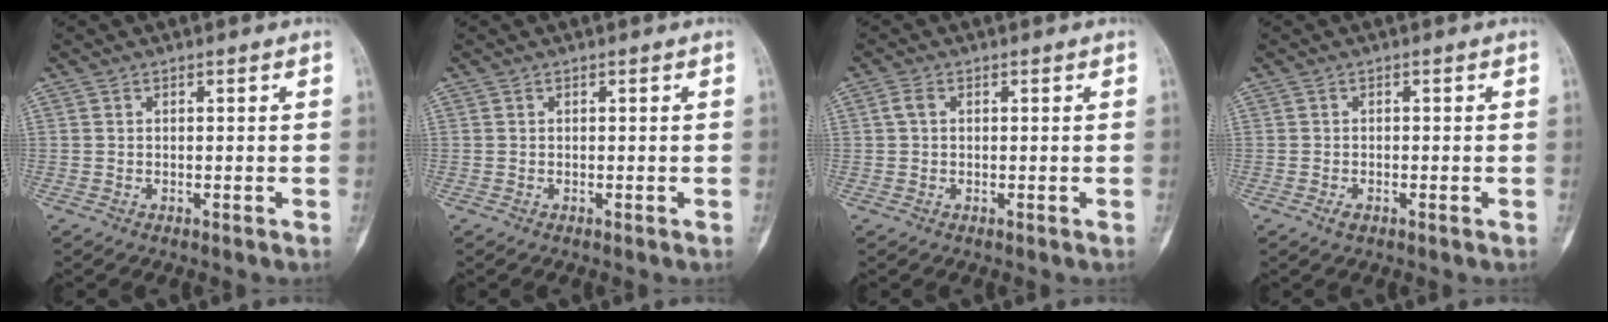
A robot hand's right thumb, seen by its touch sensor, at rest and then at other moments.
{"total": 0.0}
{"total": 1.6, "force": [0.4, 1.1, 1.1], "torque": [-0.023, 0.006, 0.007]}
{"total": 1.3, "force": [-0.7, 0.7, 0.8], "torque": [-0.017, 0.000, -0.013]}